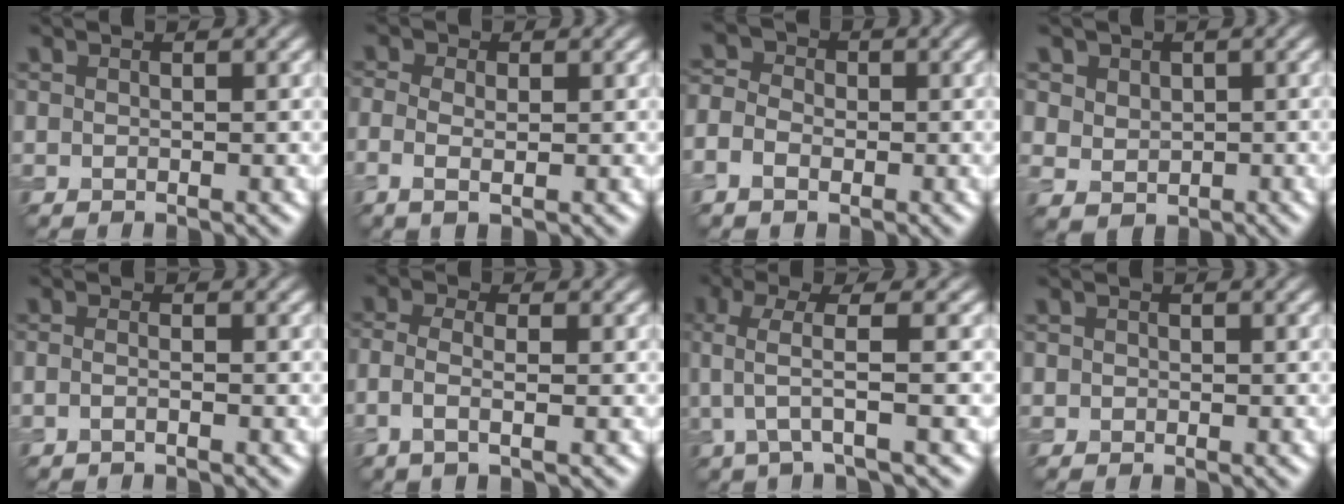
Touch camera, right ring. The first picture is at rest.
{"total": 2.0, "force": [-0.2, 1.1, 1.7], "torque": [-0.039, -0.002, -0.007]}
{"total": 3.7, "force": [-1.2, 3.0, 1.9], "torque": [-0.025, 0.002, -0.029]}
{"total": 3.7, "force": [1.5, 3.1, 1.5], "torque": [-0.040, 0.005, 0.027]}
{"total": 1.0, "force": [-0.5, 0.4, 0.8], "torque": [-0.016, -0.003, -0.013]}
{"total": 2.4, "force": [-0.6, 0.9, 2.2], "torque": [-0.057, -0.005, -0.011]}
{"total": 4.1, "force": [0.2, 0.9, 4.0], "torque": [-0.076, 0.008, 0.001]}
{"total": 0.5, "force": [0.0, 0.5, 0.1], "torque": [0.004, -0.004, -0.003]}